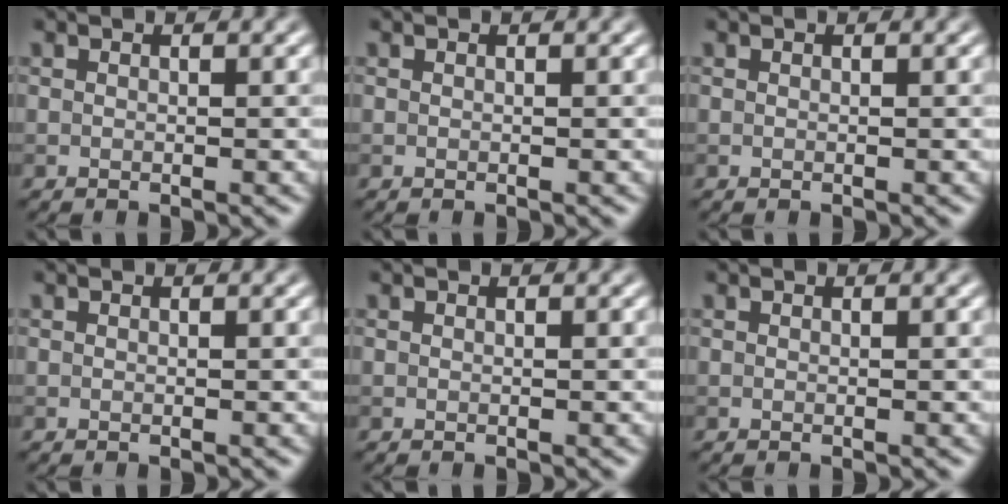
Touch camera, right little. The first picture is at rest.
{"total": 0.0}
{"total": 0.0}
{"total": 0.0}
{"total": 0.0}
{"total": 0.0}